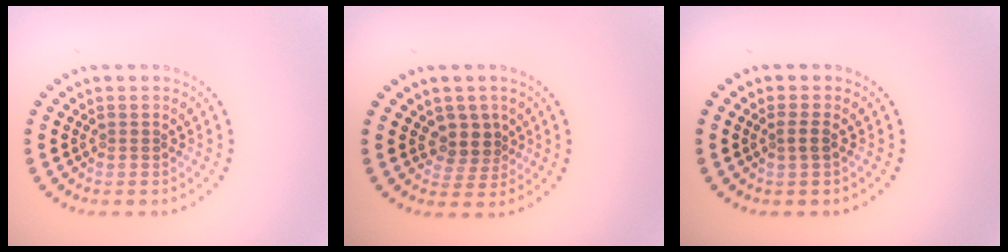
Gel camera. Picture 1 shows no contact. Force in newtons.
{"total": 2.5, "press": 2.0, "slide": 1.4}
{"total": 1.3, "press": 0.9, "slide": 0.9}